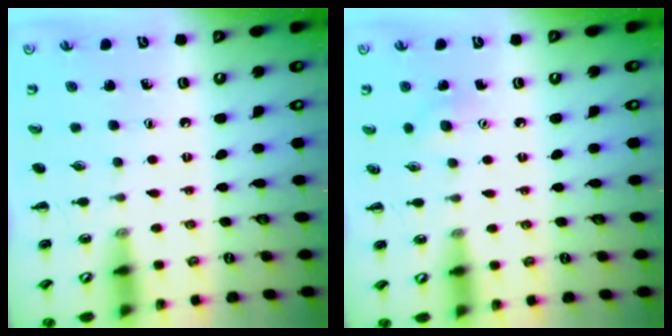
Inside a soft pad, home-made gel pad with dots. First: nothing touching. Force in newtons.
{"total": 5.2, "press": 5.0, "slide": 1.3}